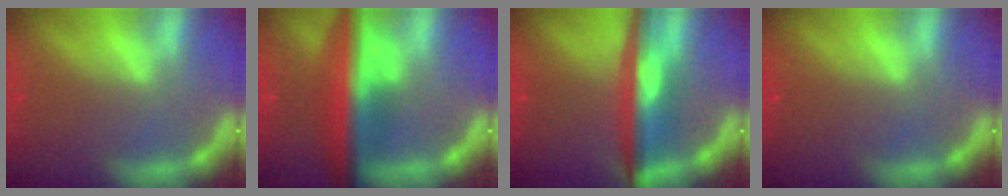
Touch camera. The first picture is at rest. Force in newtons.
{"total": 9.5}
{"total": 7.1}
{"total": 0.0}